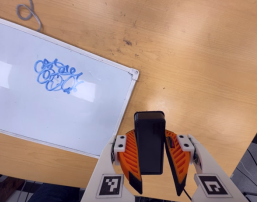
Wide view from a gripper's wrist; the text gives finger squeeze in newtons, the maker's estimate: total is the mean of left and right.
{"total": 9.9, "left": 8.5, "right": 11.3}